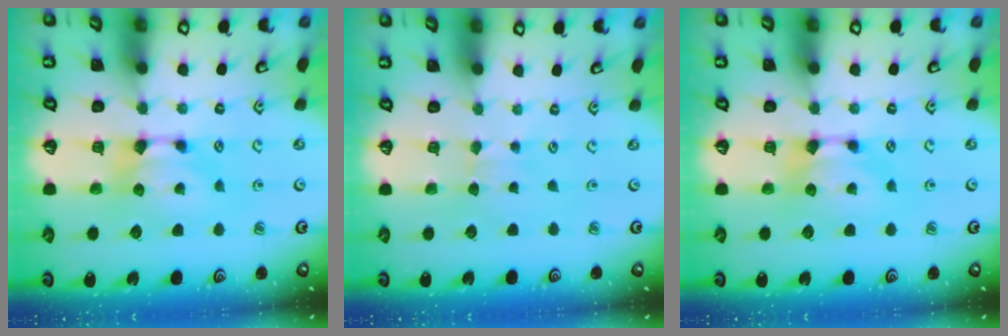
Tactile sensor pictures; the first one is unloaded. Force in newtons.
{"total": 2.1, "press": 2.1, "slide": 0.4}
{"total": 0.0}